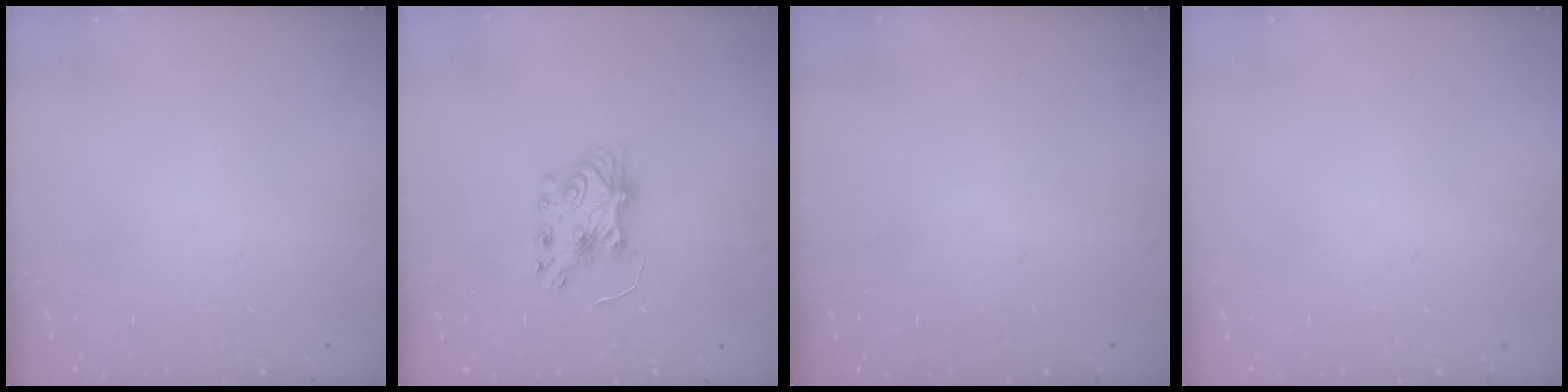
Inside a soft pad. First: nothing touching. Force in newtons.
{"total": 6.9, "press": 6.9, "slide": 0.4}
{"total": 0.0}
{"total": 0.0}